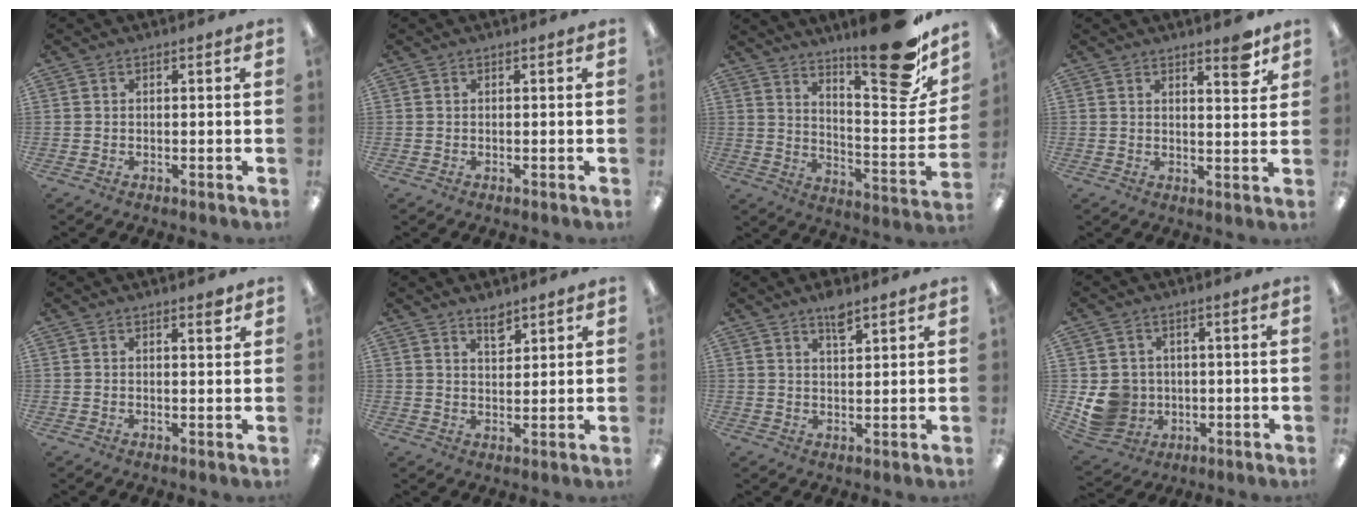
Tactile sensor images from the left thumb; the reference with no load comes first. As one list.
[{"total": 0.0}, {"total": 20.4, "force": [15.5, 5.6, 12.0], "torque": [-0.139, -0.130, 0.249]}, {"total": 5.6, "force": [4.2, 1.5, 3.4], "torque": [-0.031, -0.031, 0.064]}, {"total": 2.0, "force": [1.6, 0.3, 1.1], "torque": [-0.009, -0.008, 0.025]}, {"total": 4.1, "force": [3.5, 1.4, 1.8], "torque": [-0.018, -0.021, 0.058]}, {"total": 4.8, "force": [3.6, 1.4, 2.8], "torque": [-0.040, -0.017, 0.060]}, {"total": 8.3, "force": [-0.1, 8.0, 2.4], "torque": [-0.056, 0.004, 0.008]}]